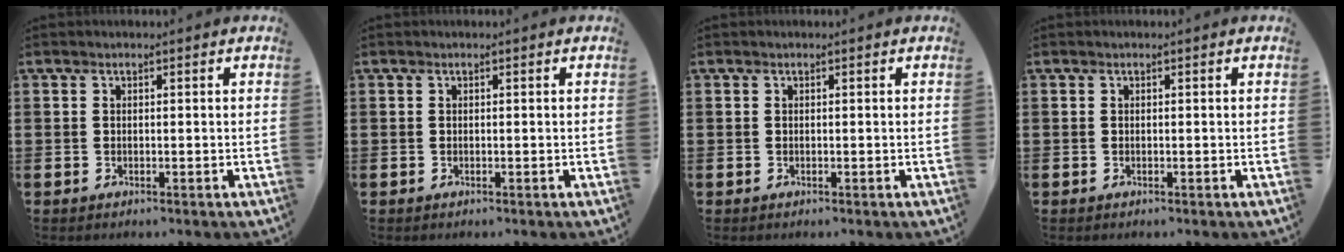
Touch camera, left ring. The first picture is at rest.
{"total": 0.0}
{"total": 0.0}
{"total": 0.0}